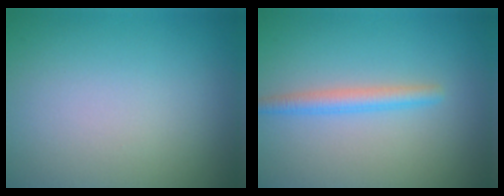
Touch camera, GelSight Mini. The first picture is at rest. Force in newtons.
{"total": 2.1, "press": 2.1, "slide": 0.2}